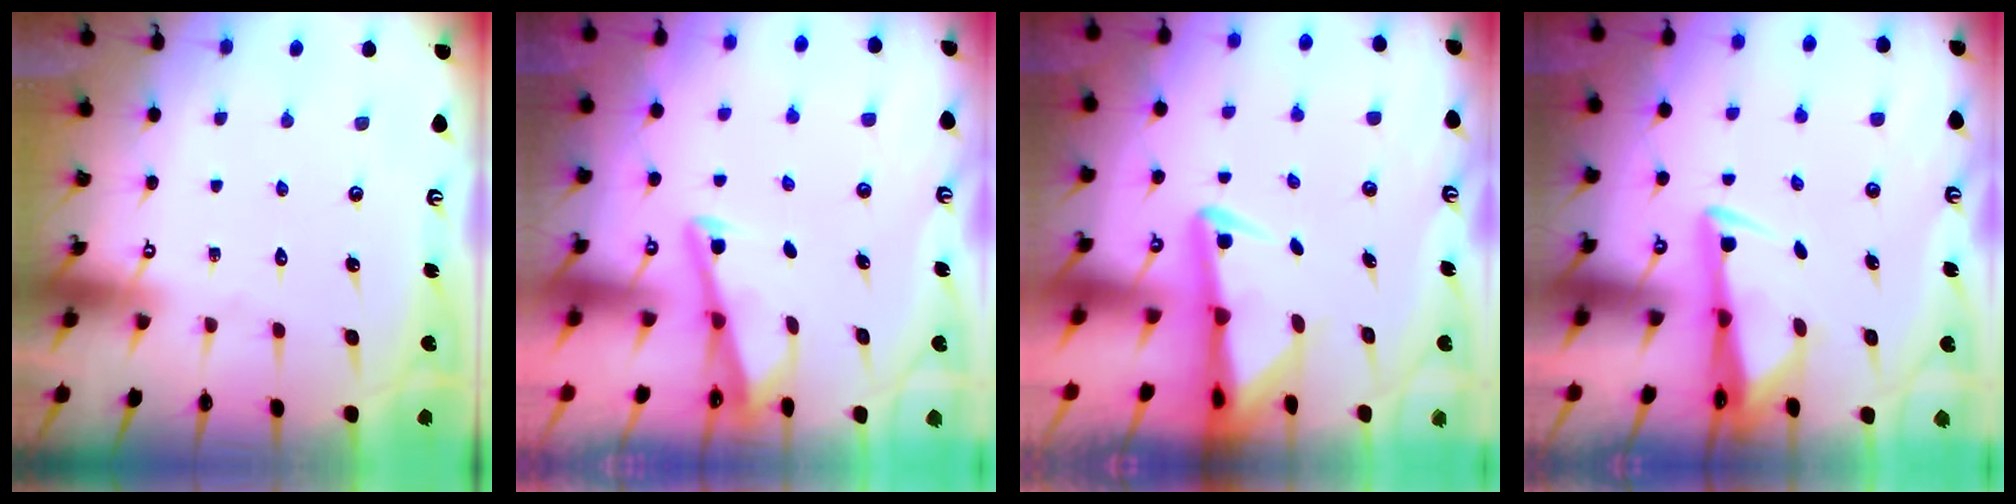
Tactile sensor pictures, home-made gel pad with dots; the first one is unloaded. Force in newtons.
{"total": 3.0, "press": 3.0, "slide": 0.3}
{"total": 3.8, "press": 3.7, "slide": 0.7}
{"total": 3.0, "press": 2.8, "slide": 1.0}